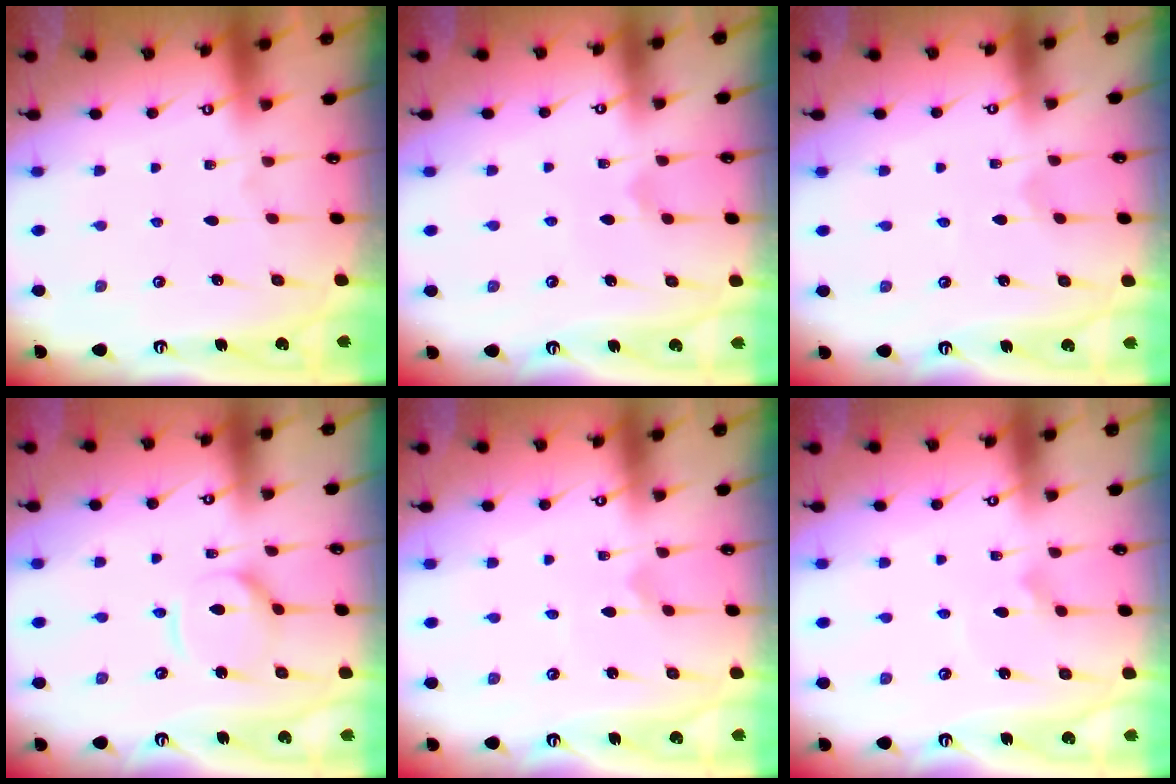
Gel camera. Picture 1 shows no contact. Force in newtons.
{"total": 3.4, "press": 3.3, "slide": 0.6}
{"total": 1.2, "press": 1.1, "slide": 0.1}
{"total": 8.8, "press": 8.7, "slide": 0.7}
{"total": 0.5, "press": 0.5, "slide": 0.0}
{"total": 2.5, "press": 2.5, "slide": 0.1}